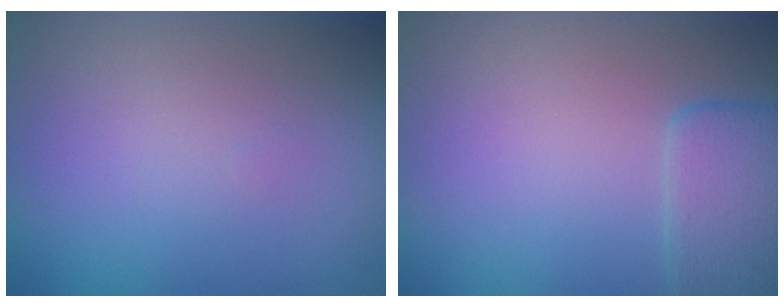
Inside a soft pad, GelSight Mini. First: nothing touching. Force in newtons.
{"total": 2.9, "press": 2.9, "slide": 0.1}